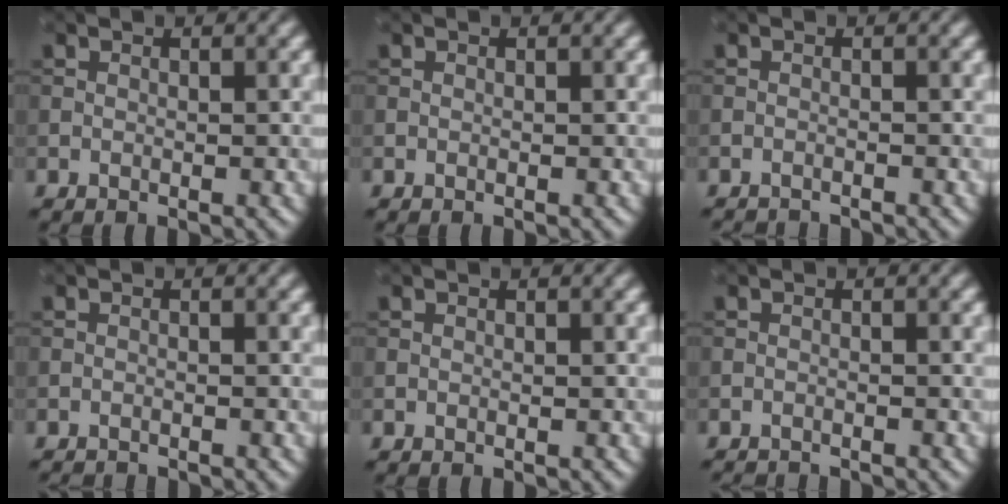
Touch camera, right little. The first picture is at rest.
{"total": 0.0}
{"total": 2.1, "force": [-2.1, 0.2, 0.3], "torque": [-0.002, -0.007, -0.036]}
{"total": 1.5, "force": [-1.5, 0.2, 0.2], "torque": [0.003, -0.007, -0.027]}
{"total": 0.0}
{"total": 1.9, "force": [-1.8, 0.2, 0.3], "torque": [-0.001, -0.007, -0.033]}